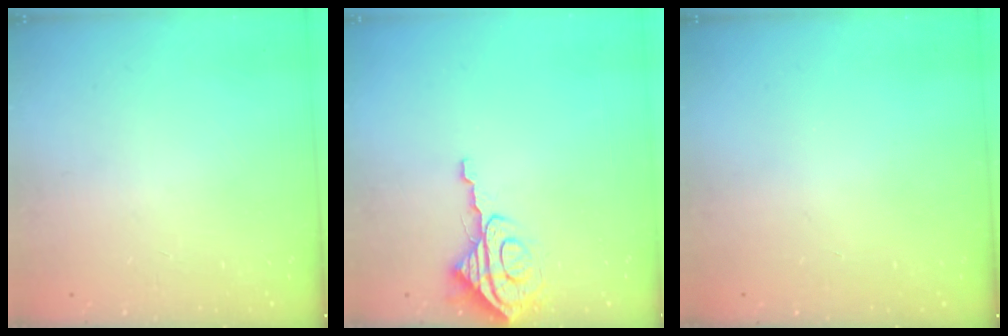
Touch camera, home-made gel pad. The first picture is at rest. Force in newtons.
{"total": 7.8, "press": 7.7, "slide": 0.7}
{"total": 0.0}